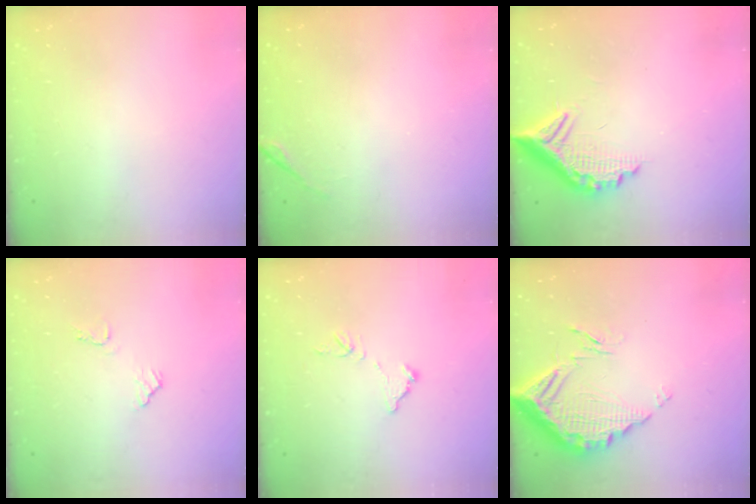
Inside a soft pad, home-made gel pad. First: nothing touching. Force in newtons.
{"total": 5.1, "press": 5.1, "slide": 0.2}
{"total": 11.6, "press": 11.5, "slide": 1.0}
{"total": 6.8, "press": 6.8, "slide": 0.5}
{"total": 9.2, "press": 9.2, "slide": 0.6}
{"total": 13.9, "press": 13.9, "slide": 1.2}